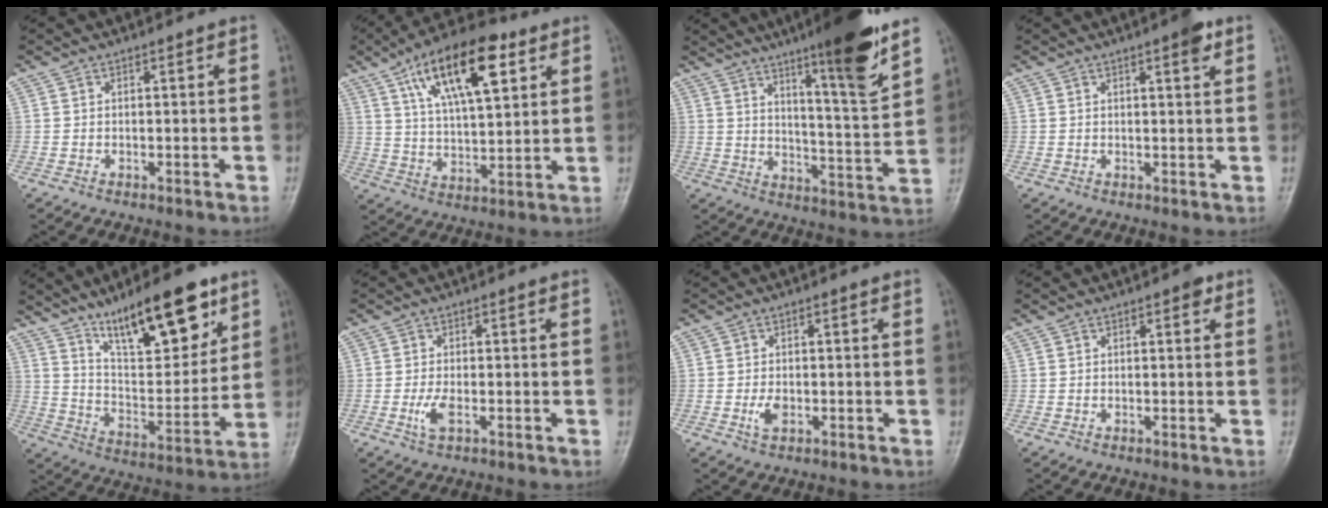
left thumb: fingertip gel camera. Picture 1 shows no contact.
{"total": 18.0, "force": [8.4, 7.3, 14.2], "torque": [-0.210, -0.016, 0.141]}
{"total": 15.6, "force": [10.1, 1.3, 11.9], "torque": [-0.166, -0.065, 0.157]}
{"total": 3.1, "force": [1.8, 0.7, 2.5], "torque": [-0.032, -0.006, 0.021]}
{"total": 19.4, "force": [12.2, 6.4, 13.7], "torque": [-0.176, -0.061, 0.212]}
{"total": 3.2, "force": [-1.2, 1.3, 2.6], "torque": [-0.062, 0.003, -0.024]}
{"total": 2.7, "force": [-0.9, 1.6, 2.0], "torque": [-0.038, 0.002, -0.017]}
{"total": 1.5, "force": [0.7, 0.7, 1.1], "torque": [-0.011, 0.000, 0.006]}